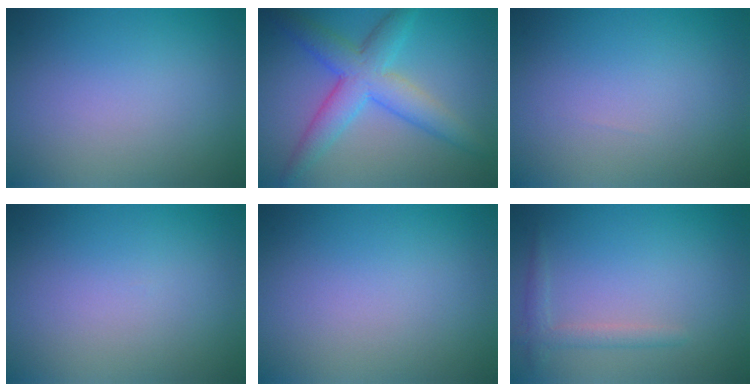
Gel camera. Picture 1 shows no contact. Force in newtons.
{"total": 6.0, "press": 6.0, "slide": 0.1}
{"total": 0.0}
{"total": 0.0}
{"total": 0.0}
{"total": 1.7, "press": 1.6, "slide": 0.1}